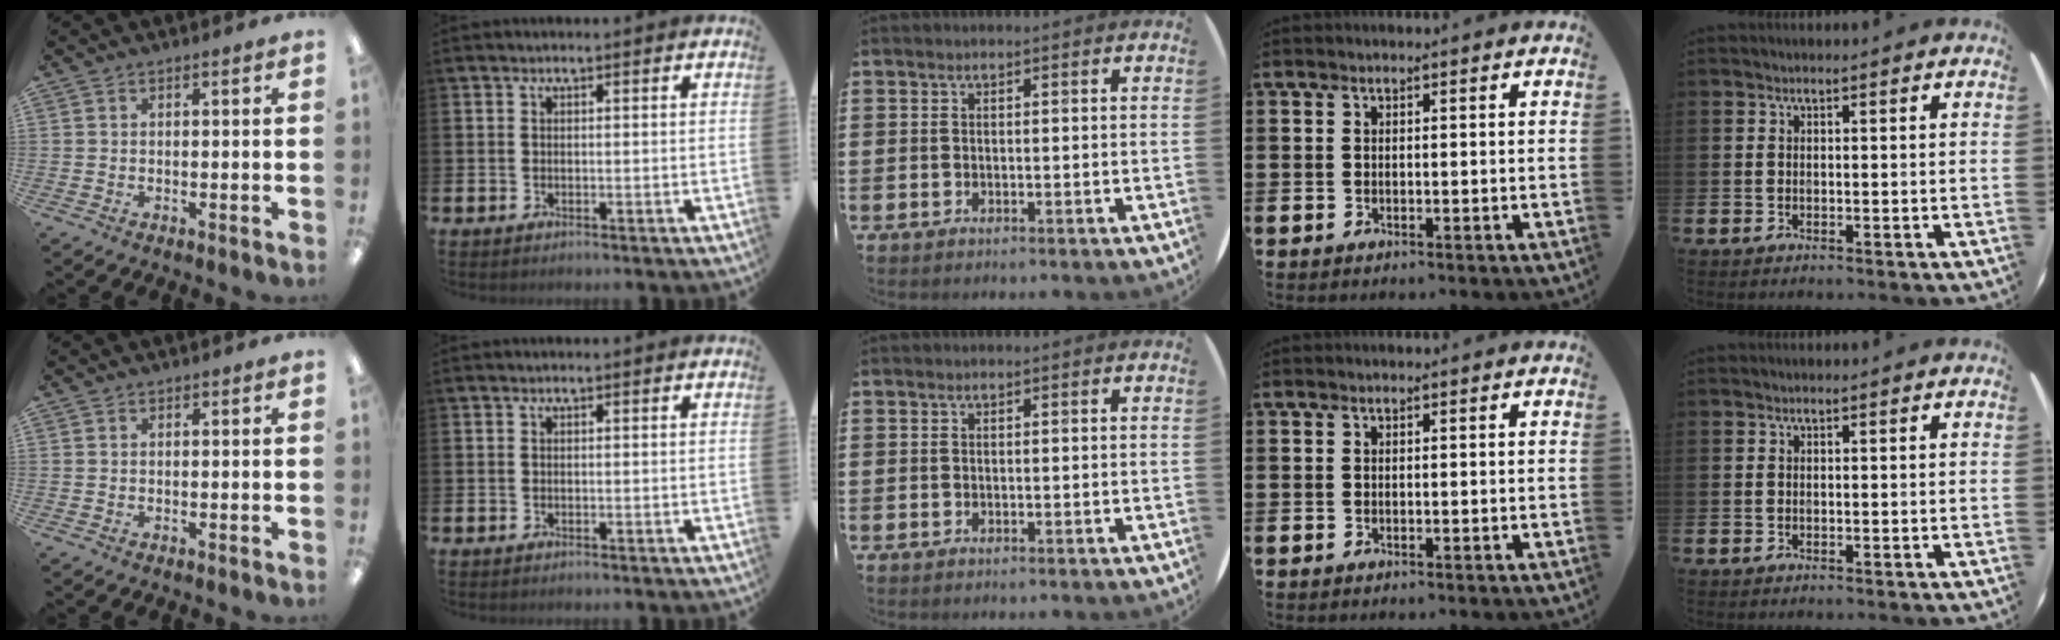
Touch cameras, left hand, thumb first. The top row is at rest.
{}